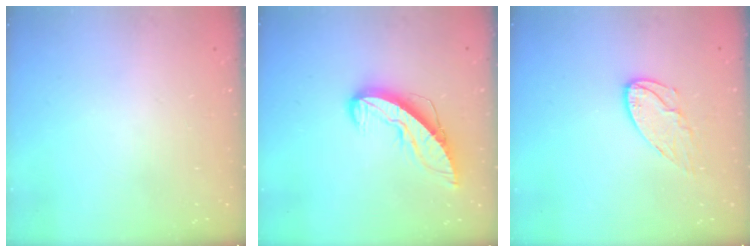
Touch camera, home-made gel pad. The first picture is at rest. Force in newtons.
{"total": 9.7, "press": 9.7, "slide": 1.0}
{"total": 8.2, "press": 8.2, "slide": 0.3}